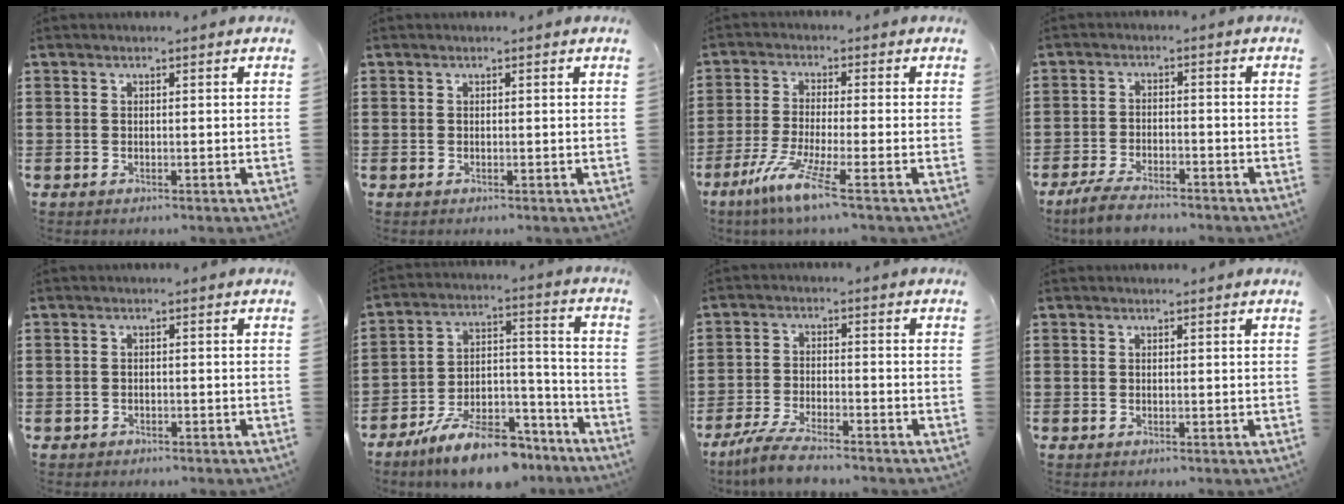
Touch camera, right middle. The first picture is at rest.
{"total": 0.0}
{"total": 6.9, "force": [-4.2, -0.1, 5.5], "torque": [-0.124, -0.022, -0.080]}
{"total": 4.3, "force": [-3.8, 0.7, 1.7], "torque": [-0.045, -0.002, -0.078]}
{"total": 0.7, "force": [-0.7, 0.3, 0.0], "torque": [-0.002, 0.000, -0.015]}
{"total": 11.6, "force": [-9.8, 2.9, 5.5], "torque": [-0.095, 0.039, -0.184]}
{"total": 5.0, "force": [-4.4, 0.4, 2.4], "torque": [-0.062, -0.008, -0.088]}
{"total": 0.0}